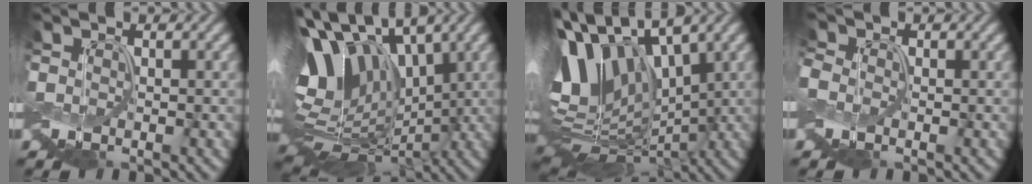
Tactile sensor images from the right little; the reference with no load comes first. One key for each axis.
{"total": 12.6, "fx": 2.2, "fy": 8.3, "fz": 9.3, "tx": -0.193, "ty": 0.008, "tz": 0.044}
{"total": 11.2, "fx": 1.6, "fy": 6.9, "fz": 8.7, "tx": -0.188, "ty": 0.009, "tz": 0.021}
{"total": 1.3, "fx": -0.5, "fy": 1.1, "fz": 0.6, "tx": -0.021, "ty": 0.005, "tz": -0.012}